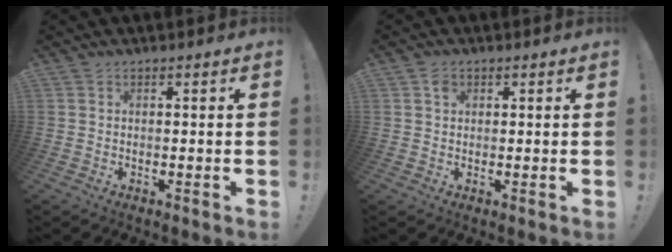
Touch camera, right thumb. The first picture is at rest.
{"total": 1.8, "force": [0.7, 1.5, 0.8], "torque": [-0.005, 0.000, 0.010]}